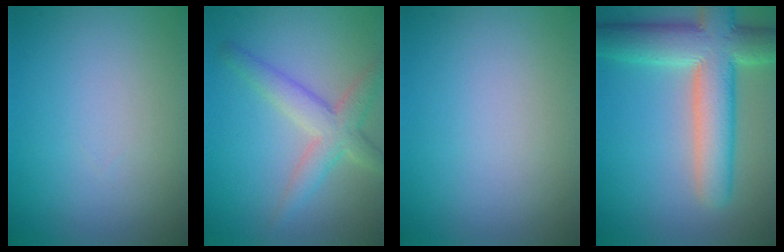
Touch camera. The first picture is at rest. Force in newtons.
{"total": 3.9, "press": 3.9, "slide": 0.3}
{"total": 0.0}
{"total": 9.0, "press": 9.0, "slide": 0.8}